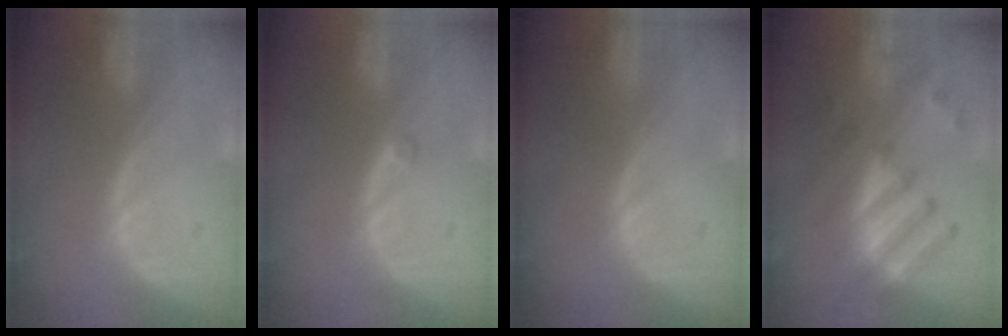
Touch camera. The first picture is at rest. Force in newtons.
{"total": 0.6, "press": 0.6, "slide": 0.1}
{"total": 0.0}
{"total": 8.0, "press": 7.7, "slide": 2.2}